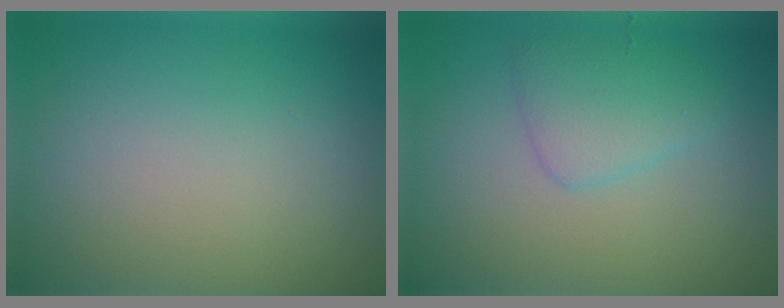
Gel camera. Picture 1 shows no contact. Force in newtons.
{"total": 2.5, "press": 2.5, "slide": 0.1}